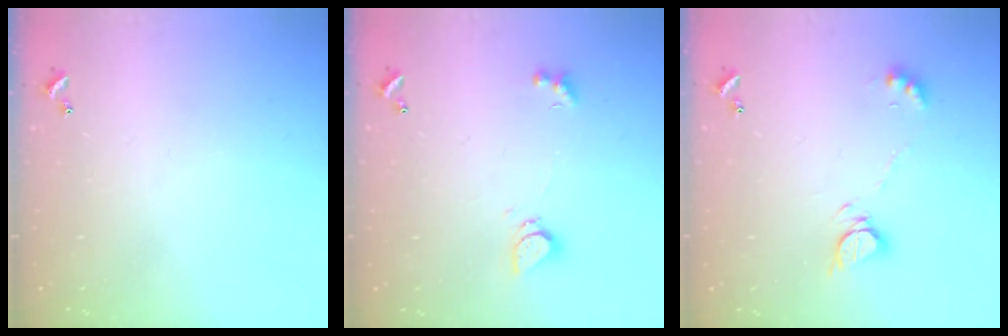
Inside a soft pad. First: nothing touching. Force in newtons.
{"total": 1.0, "press": 0.9, "slide": 0.4}
{"total": 6.6, "press": 6.6, "slide": 0.7}